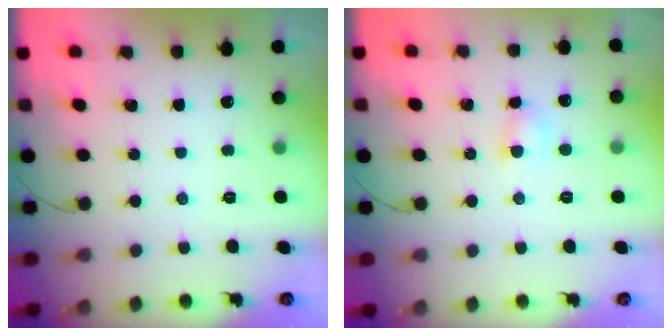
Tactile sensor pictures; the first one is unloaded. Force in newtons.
{"total": 3.6, "press": 3.3, "slide": 1.5}